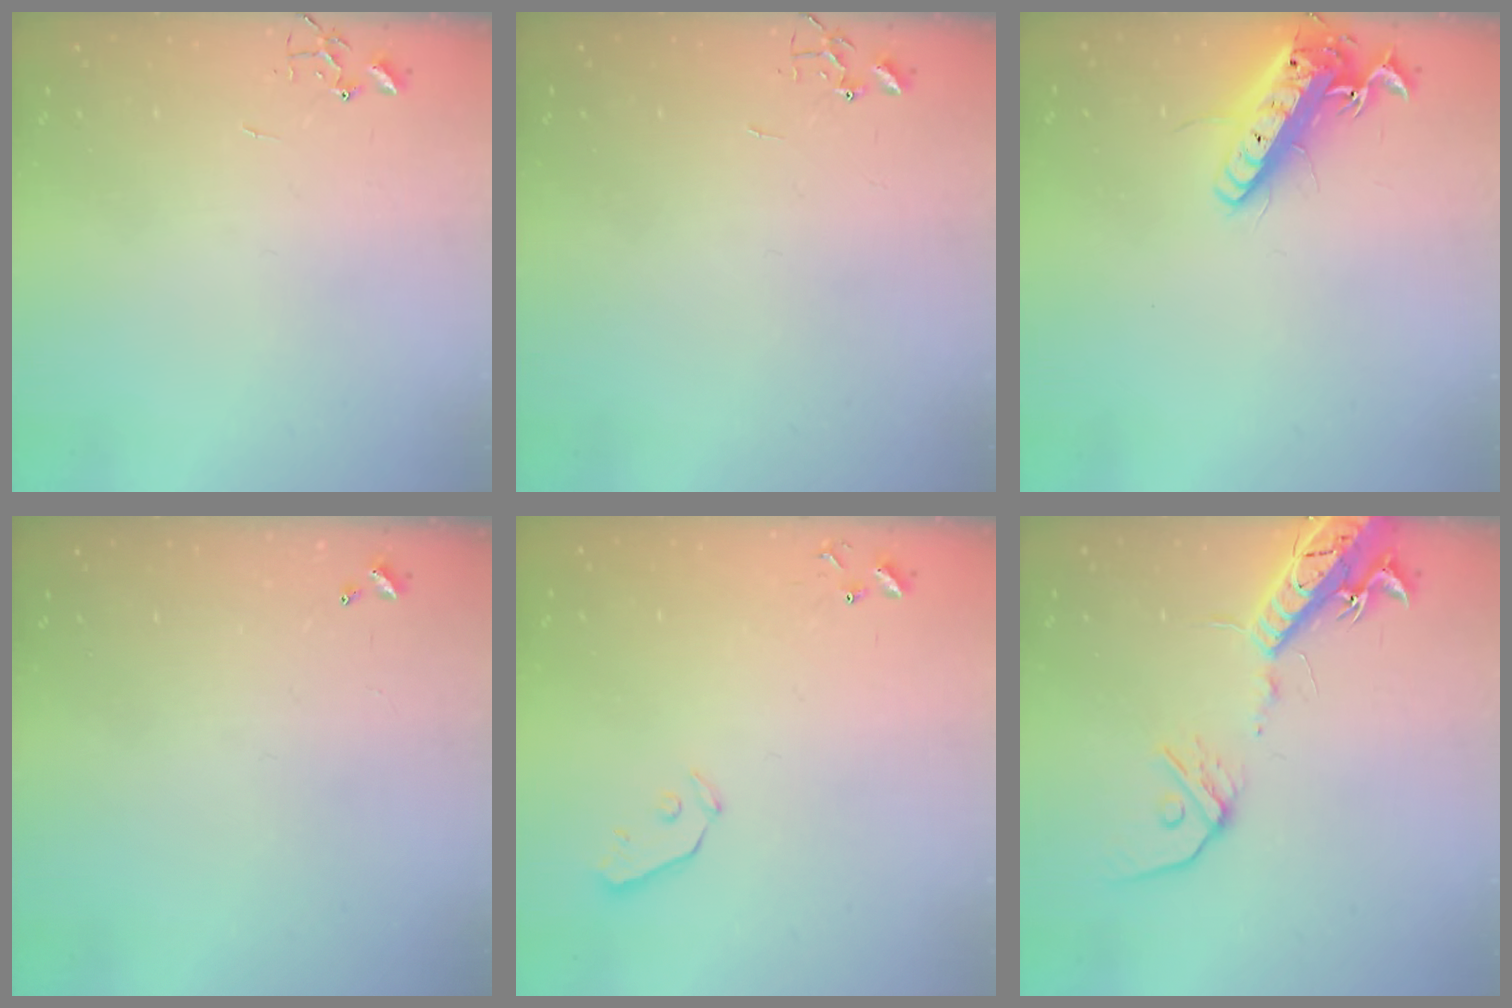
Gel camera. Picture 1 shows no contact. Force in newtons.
{"total": 0.0}
{"total": 15.2, "press": 14.9, "slide": 3.0}
{"total": 0.0}
{"total": 3.2, "press": 3.2, "slide": 0.4}
{"total": 16.6, "press": 16.3, "slide": 3.5}